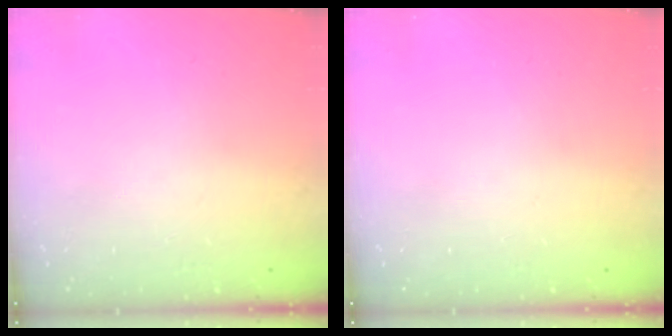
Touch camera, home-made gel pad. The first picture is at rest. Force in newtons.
{"total": 0.0}